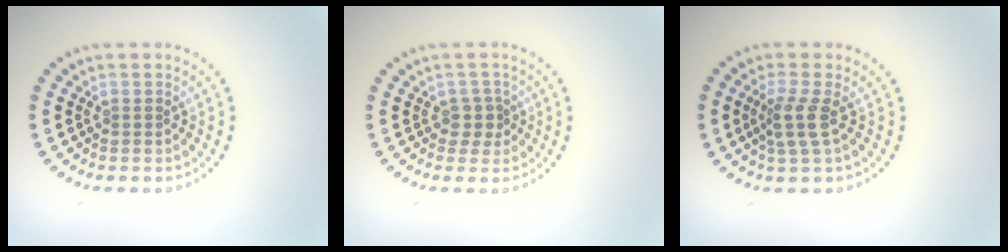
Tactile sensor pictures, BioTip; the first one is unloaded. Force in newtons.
{"total": 1.8, "press": 1.4, "slide": 1.1}
{"total": 2.4, "press": 1.9, "slide": 1.5}